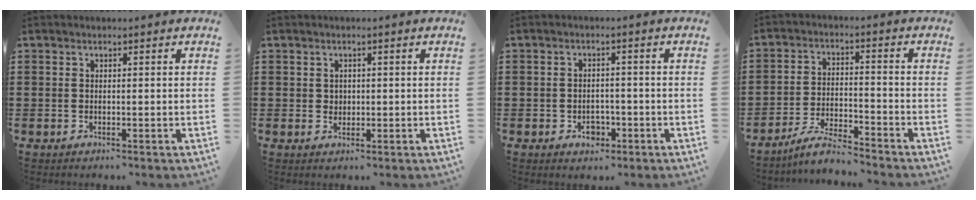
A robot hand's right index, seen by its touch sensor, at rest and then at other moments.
{"total": 1.3, "force": [0.5, 1.2, 0.2], "torque": [-0.007, 0.006, 0.009]}
{"total": 2.9, "force": [-1.3, 2.0, 1.6], "torque": [-0.032, 0.000, -0.025]}
{"total": 5.6, "force": [-5.2, 0.3, 2.1], "torque": [-0.048, 0.000, -0.101]}